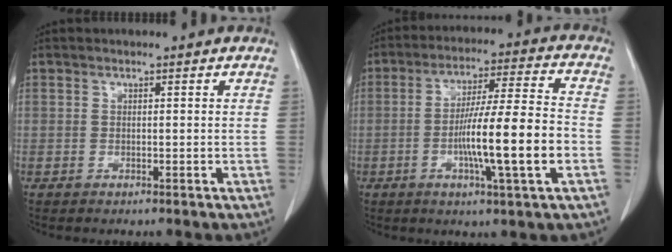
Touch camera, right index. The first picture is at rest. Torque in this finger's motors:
{"motor_torque": [1.73, -0.41, 0.56, 0.17]}